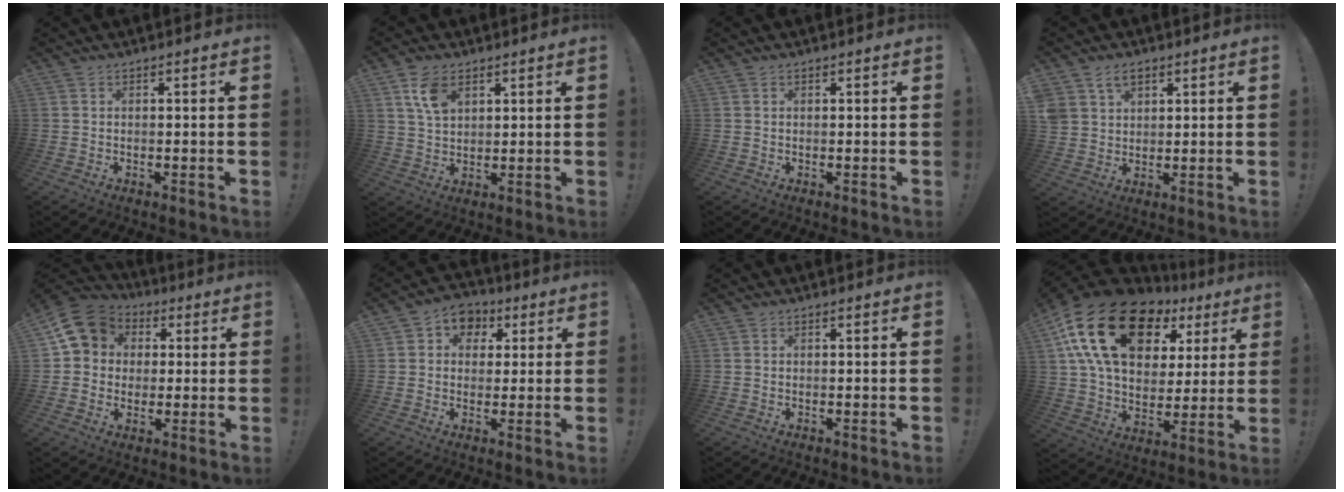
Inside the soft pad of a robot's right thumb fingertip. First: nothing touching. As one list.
[{"total": 7.6, "force": [3.8, 4.6, 4.7], "torque": [-0.078, -0.009, 0.073]}, {"total": 0.0}, {"total": 6.4, "force": [3.7, 4.7, 2.4], "torque": [-0.039, -0.013, 0.073]}, {"total": 12.0, "force": [3.8, 10.2, 5.1], "torque": [-0.073, -0.008, 0.079]}, {"total": 7.0, "force": [1.5, 6.3, 2.5], "torque": [-0.018, -0.003, 0.030]}, {"total": 0.0}, {"total": 24.5, "force": [11.4, 14.5, 16.1], "torque": [-0.279, -0.046, 0.215]}]